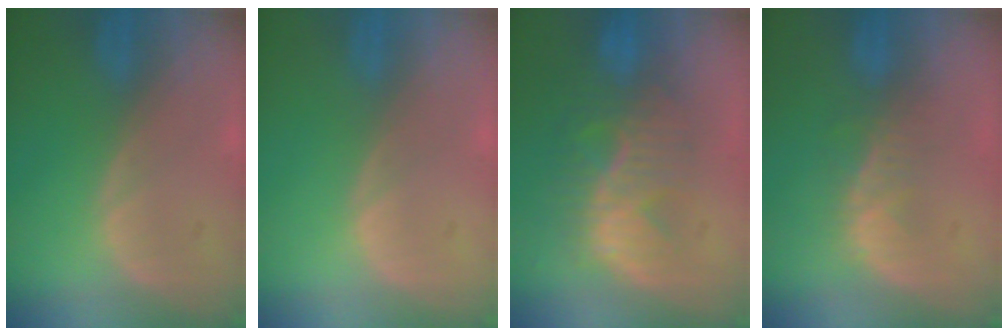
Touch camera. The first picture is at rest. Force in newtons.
{"total": 0.0}
{"total": 9.7, "press": 8.6, "slide": 4.4}
{"total": 3.4, "press": 3.0, "slide": 1.6}